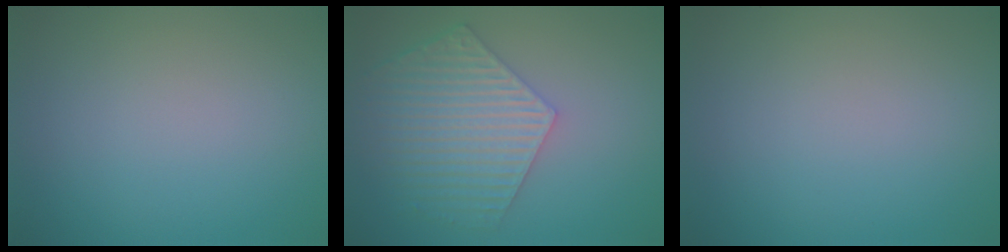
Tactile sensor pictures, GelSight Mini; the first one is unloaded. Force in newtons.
{"total": 5.8, "press": 4.6, "slide": 3.6}
{"total": 0.0}